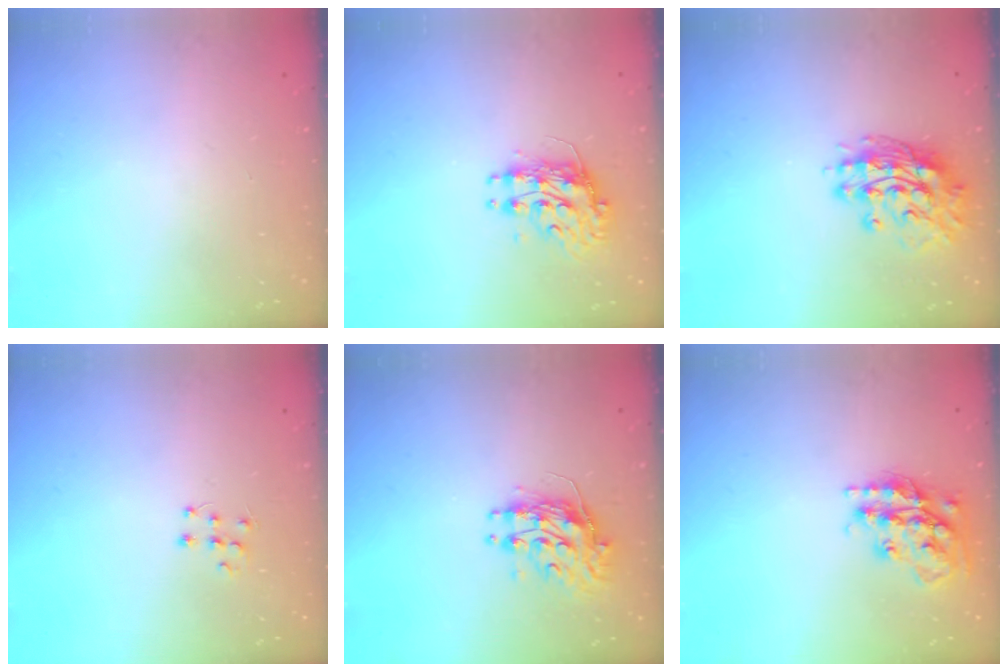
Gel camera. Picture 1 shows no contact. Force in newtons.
{"total": 9.2, "press": 9.2, "slide": 0.9}
{"total": 13.6, "press": 13.5, "slide": 1.1}
{"total": 6.2, "press": 6.2, "slide": 0.4}
{"total": 9.6, "press": 9.6, "slide": 0.3}
{"total": 18.7, "press": 18.6, "slide": 1.5}